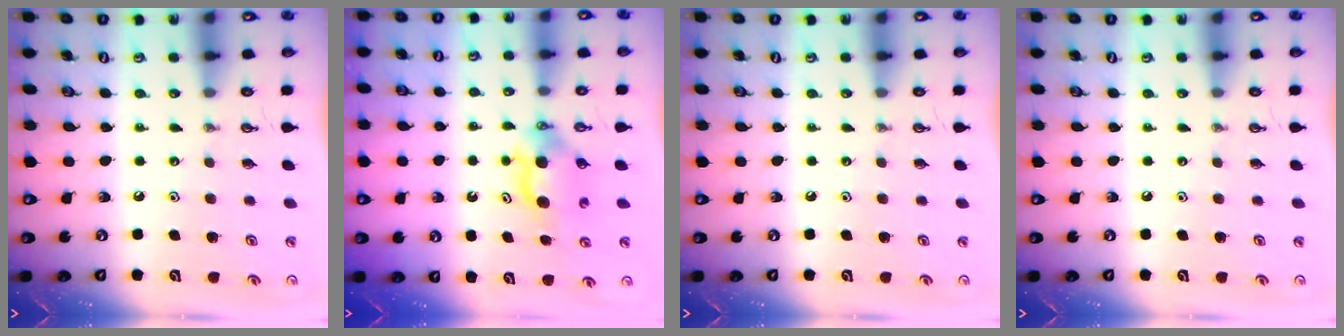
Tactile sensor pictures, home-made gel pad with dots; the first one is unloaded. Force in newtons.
{"total": 5.8, "press": 5.4, "slide": 2.0}
{"total": 0.0}
{"total": 0.0}